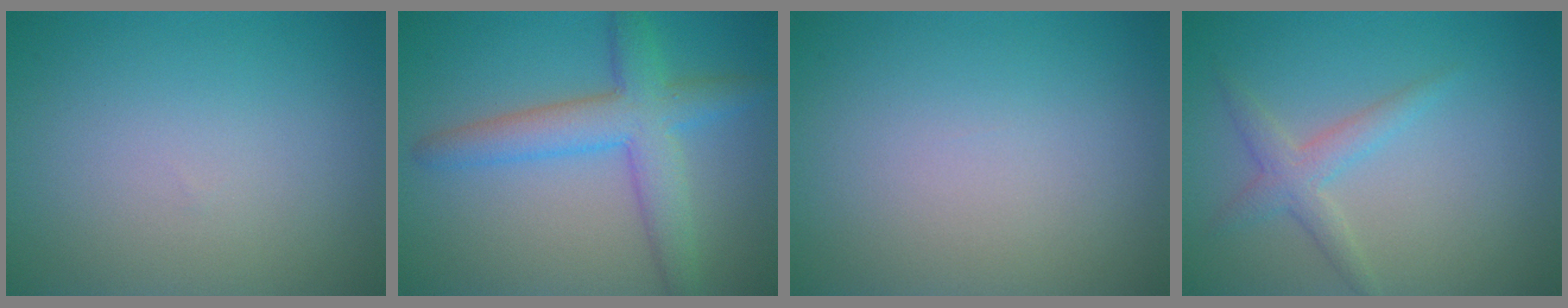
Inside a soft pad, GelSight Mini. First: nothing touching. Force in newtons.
{"total": 5.4, "press": 5.3, "slide": 0.3}
{"total": 0.0}
{"total": 2.3, "press": 2.2, "slide": 0.1}